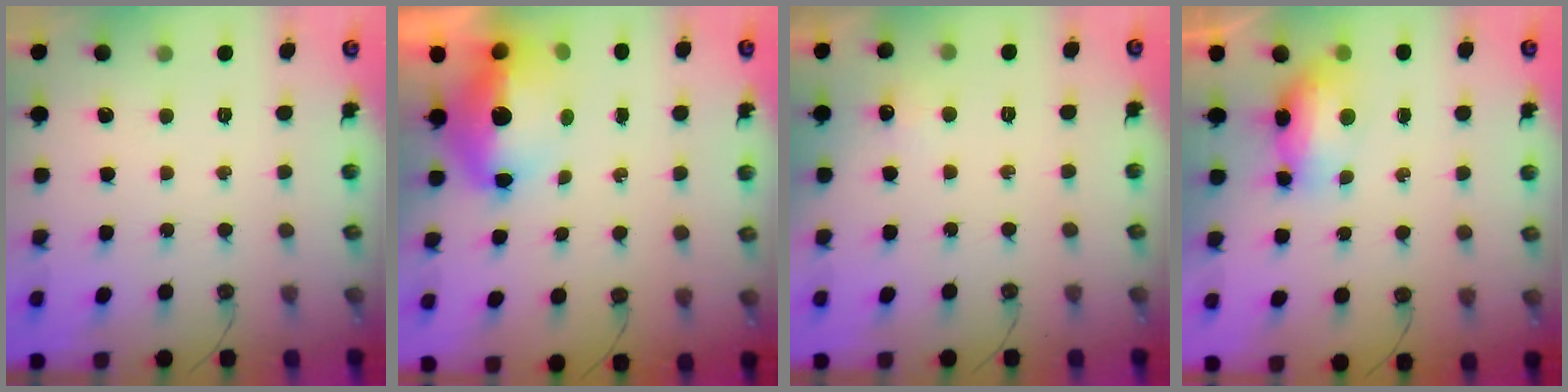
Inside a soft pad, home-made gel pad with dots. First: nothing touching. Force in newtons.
{"total": 11.0, "press": 11.0, "slide": 1.0}
{"total": 4.6, "press": 4.5, "slide": 1.1}
{"total": 7.7, "press": 7.5, "slide": 1.5}